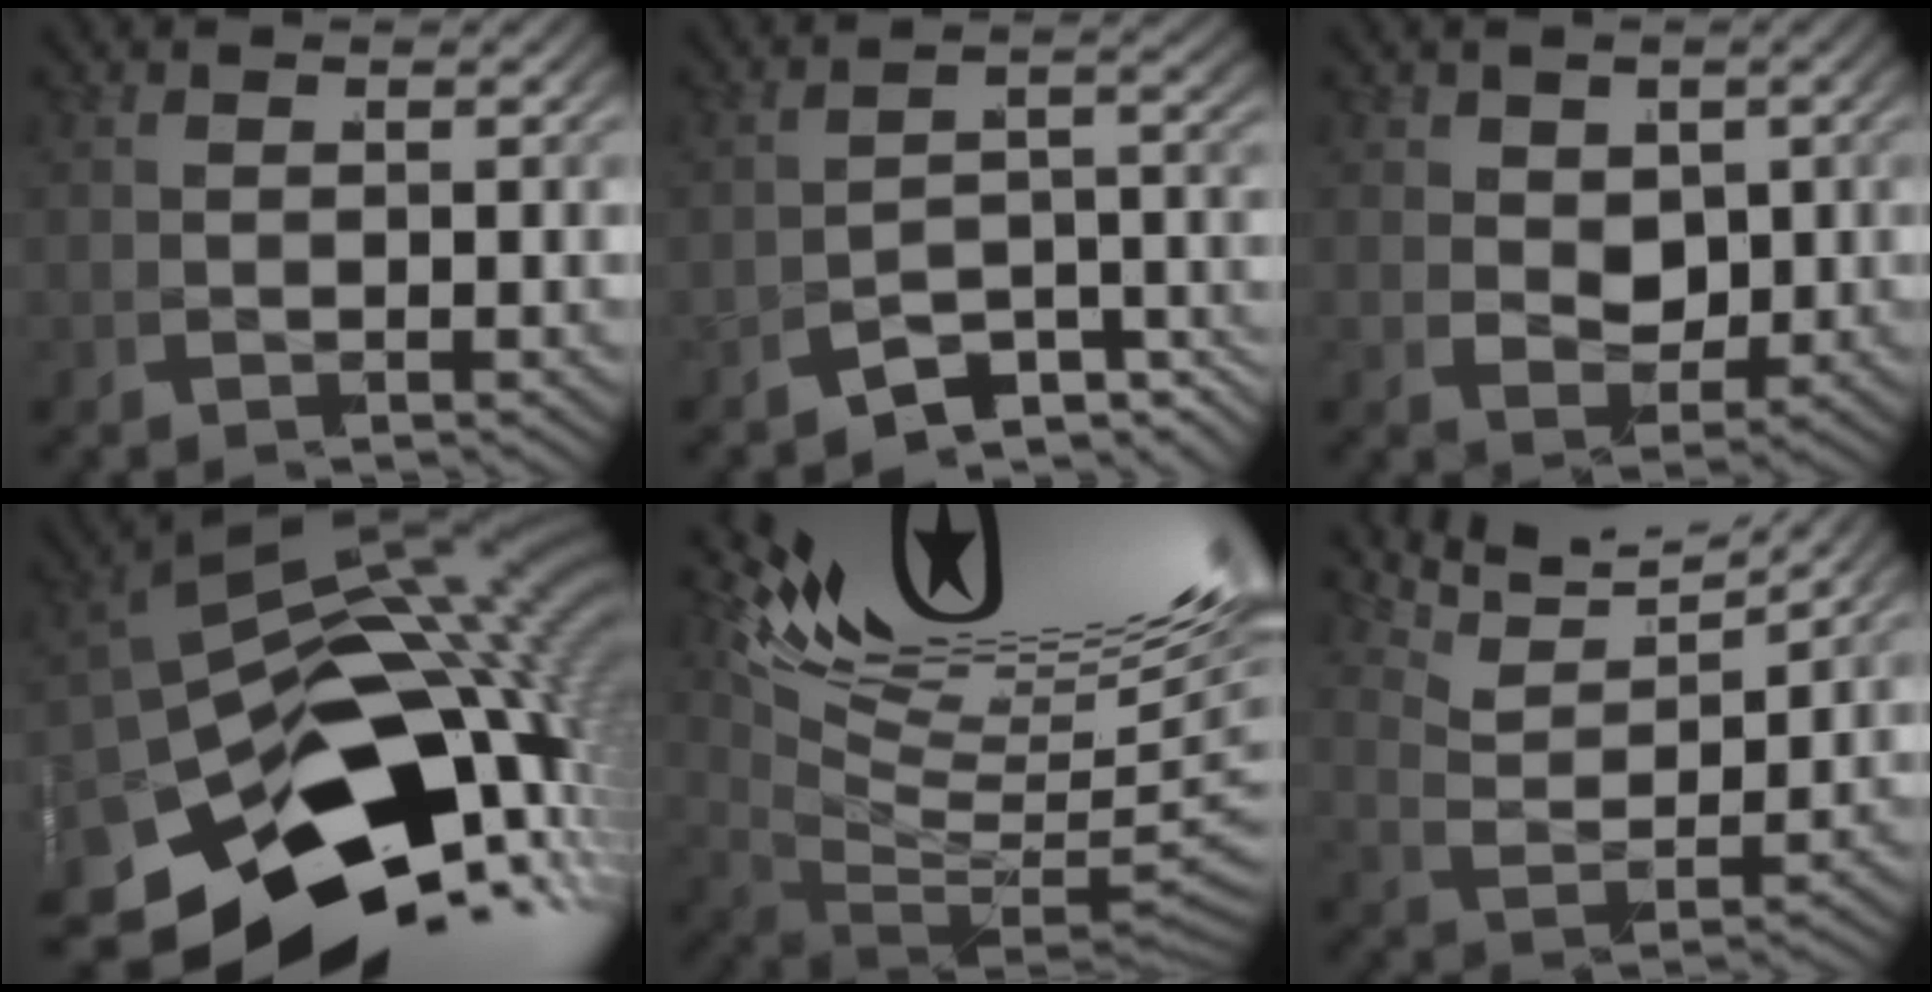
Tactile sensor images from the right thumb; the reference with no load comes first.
{"total": 7.1, "force": [-6.3, 1.9, 2.7], "torque": [-0.047, -0.010, -0.102]}
{"total": 1.1, "force": [0.4, 0.9, 0.5], "torque": [-0.014, -0.004, 0.010]}
{"total": 24.7, "force": [-7.1, 15.1, 18.2], "torque": [-0.290, -0.059, -0.085]}
{"total": 14.4, "force": [2.2, 8.1, 11.7], "torque": [-0.185, -0.018, 0.046]}
{"total": 4.1, "force": [3.1, 1.7, 2.0], "torque": [-0.056, 0.004, 0.047]}